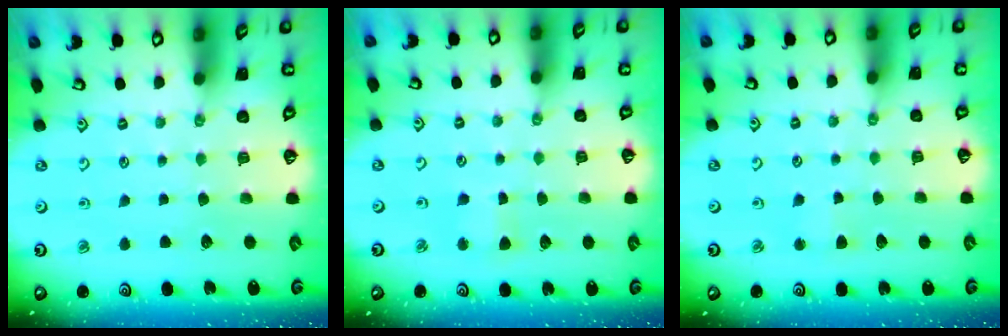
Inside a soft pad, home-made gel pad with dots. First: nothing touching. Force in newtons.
{"total": 2.8, "press": 2.7, "slide": 0.4}
{"total": 2.8, "press": 2.7, "slide": 0.4}